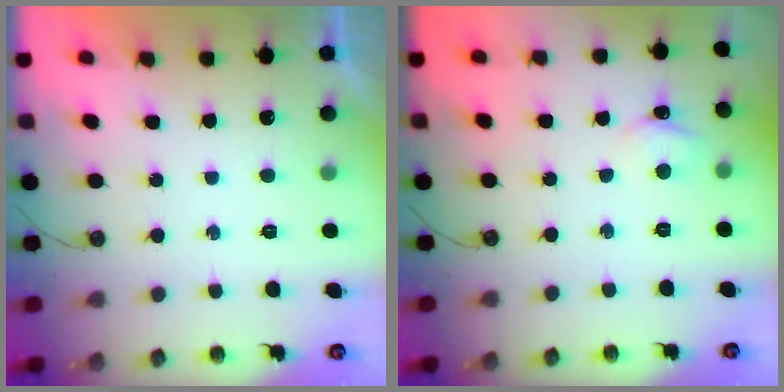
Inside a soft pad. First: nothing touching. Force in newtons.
{"total": 4.8, "press": 4.8, "slide": 0.4}